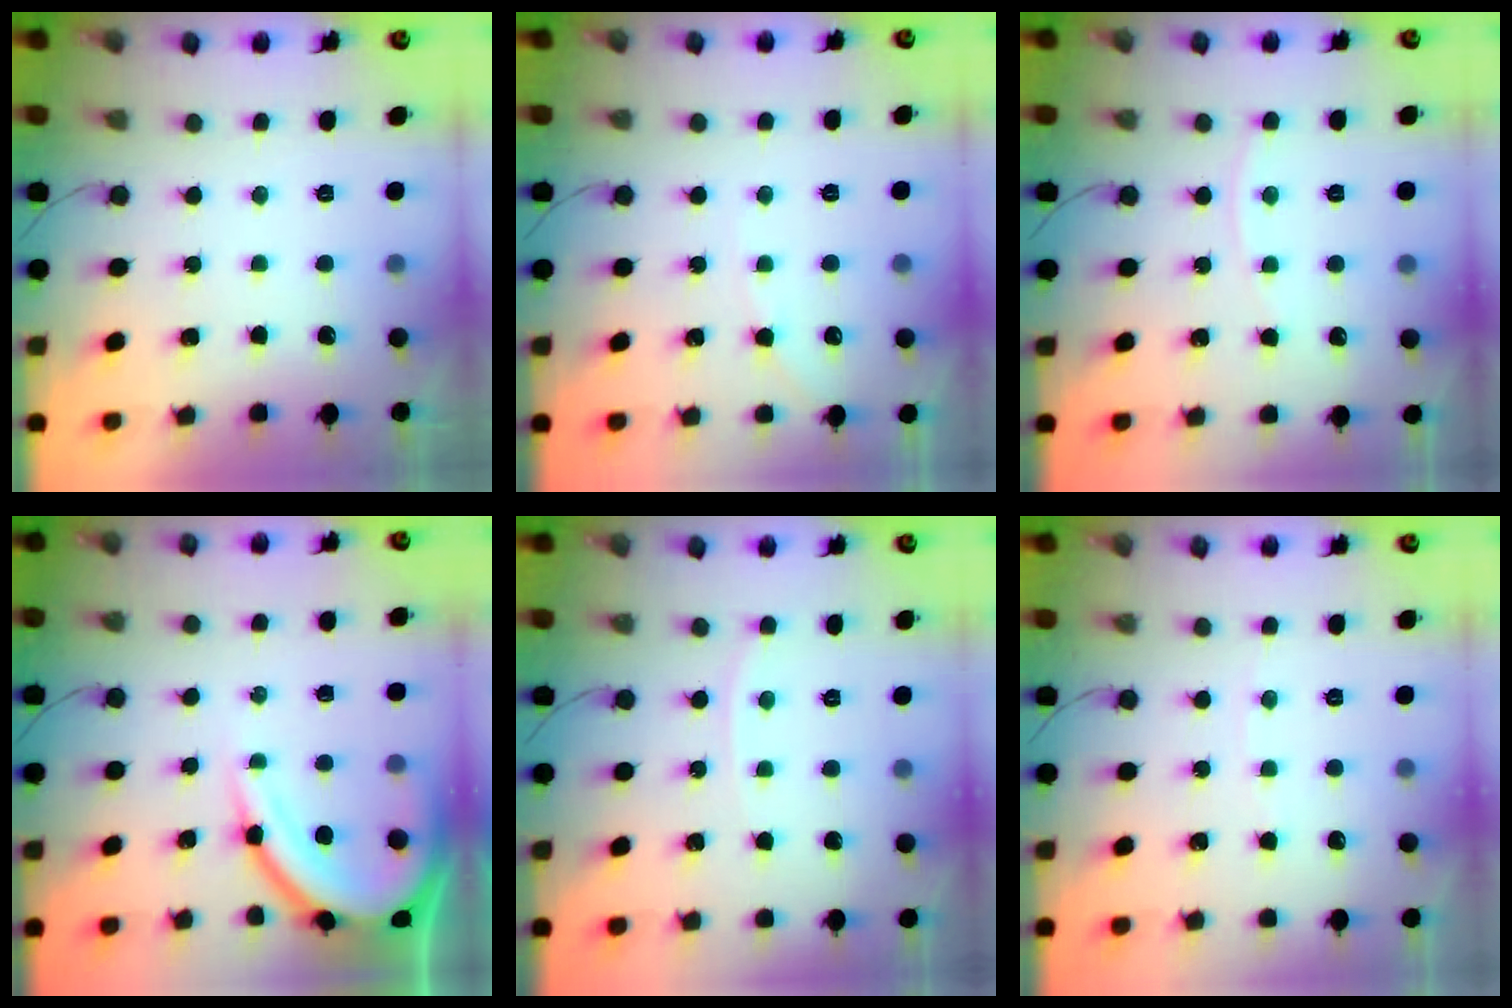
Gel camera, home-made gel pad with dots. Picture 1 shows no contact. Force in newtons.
{"total": 4.9, "press": 4.9, "slide": 0.8}
{"total": 2.5, "press": 2.5, "slide": 0.3}
{"total": 13.0, "press": 13.0, "slide": 1.1}
{"total": 2.8, "press": 2.7, "slide": 0.3}
{"total": 2.3, "press": 2.3, "slide": 0.3}